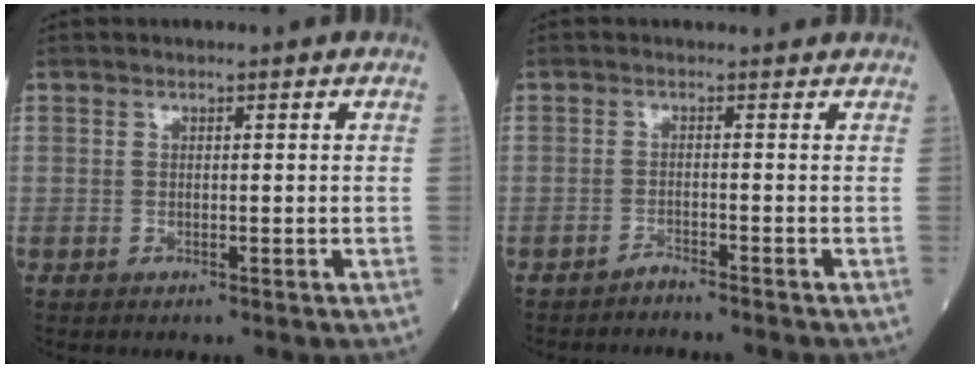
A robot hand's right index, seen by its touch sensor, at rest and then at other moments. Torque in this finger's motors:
{"motor_torque": [-0.23, 0.07, -0.04, -0.02]}